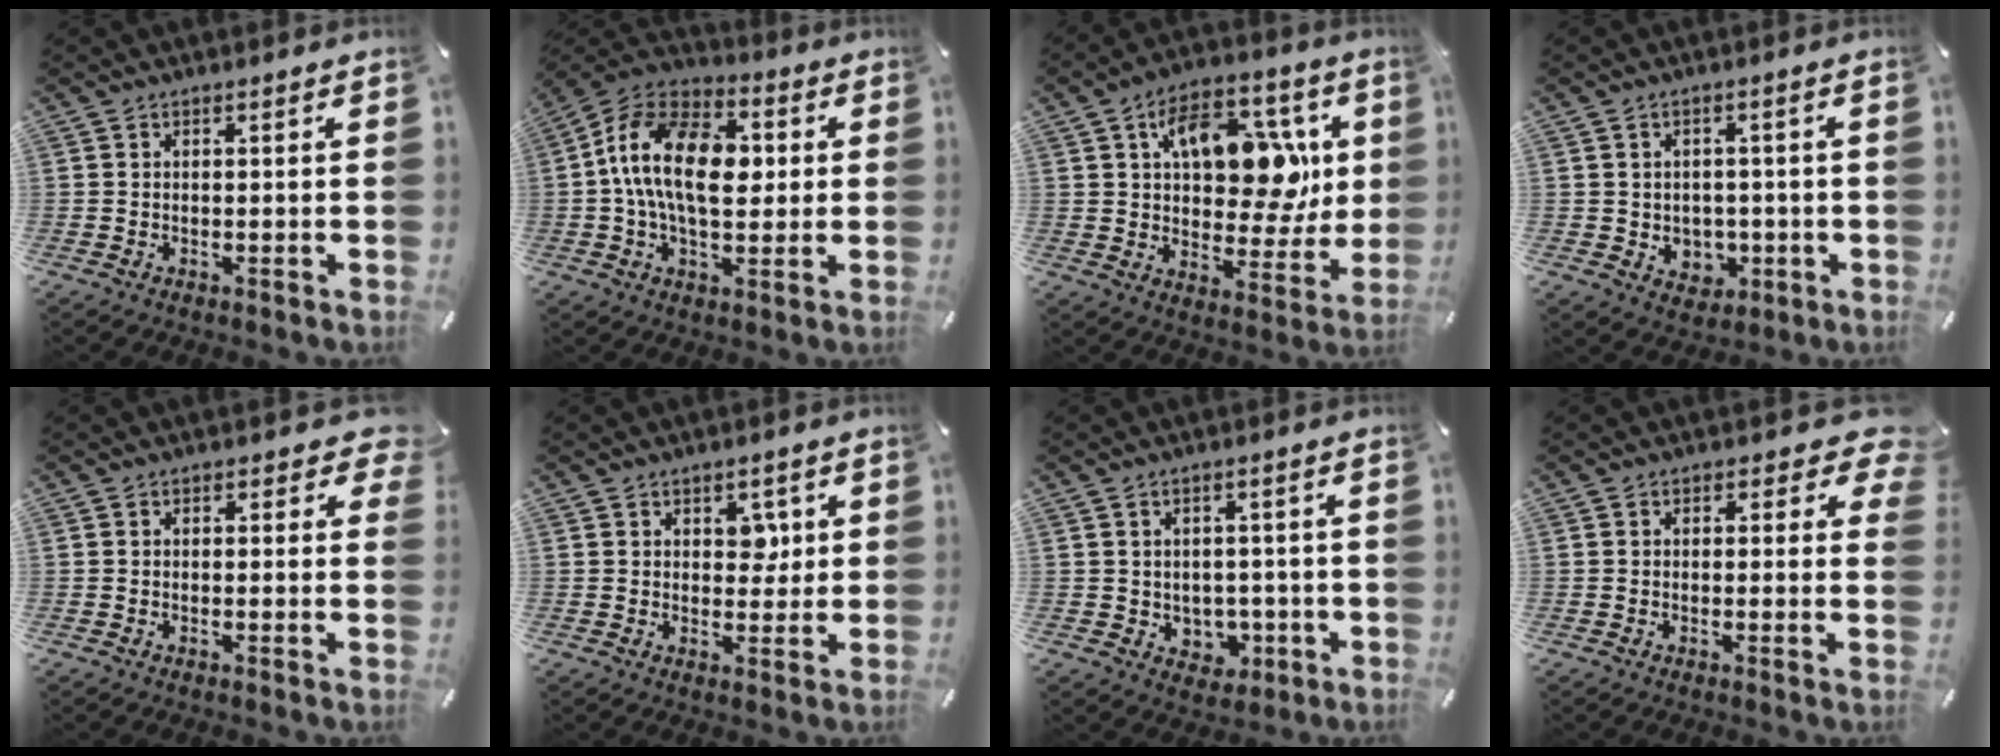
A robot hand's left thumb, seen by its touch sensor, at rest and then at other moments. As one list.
[{"total": 17.2, "force": [0.7, 10.8, 13.4], "torque": [-0.278, 0.011, 0.010]}, {"total": 17.9, "force": [5.1, 11.1, 13.0], "torque": [-0.177, -0.013, 0.091]}, {"total": 4.8, "force": [-0.3, 4.5, 1.7], "torque": [-0.013, 0.001, -0.007]}, {"total": 2.9, "force": [1.1, 1.8, 2.0], "torque": [-0.011, -0.004, 0.012]}, {"total": 4.7, "force": [1.6, 3.4, 2.8], "torque": [-0.022, -0.009, 0.019]}, {"total": 4.5, "force": [0.4, 4.3, 1.2], "torque": [-0.007, -0.002, 0.006]}, {"total": 5.2, "force": [2.2, 2.9, 3.7], "torque": [-0.037, -0.010, 0.031]}]